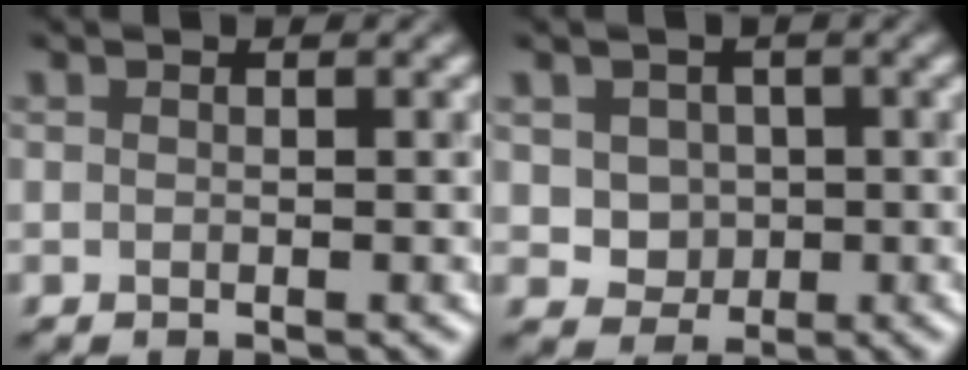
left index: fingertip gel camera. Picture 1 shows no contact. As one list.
[{"total": 2.7, "force": [0.2, 2.4, 1.1], "torque": [-0.018, -0.003, 0.006]}]